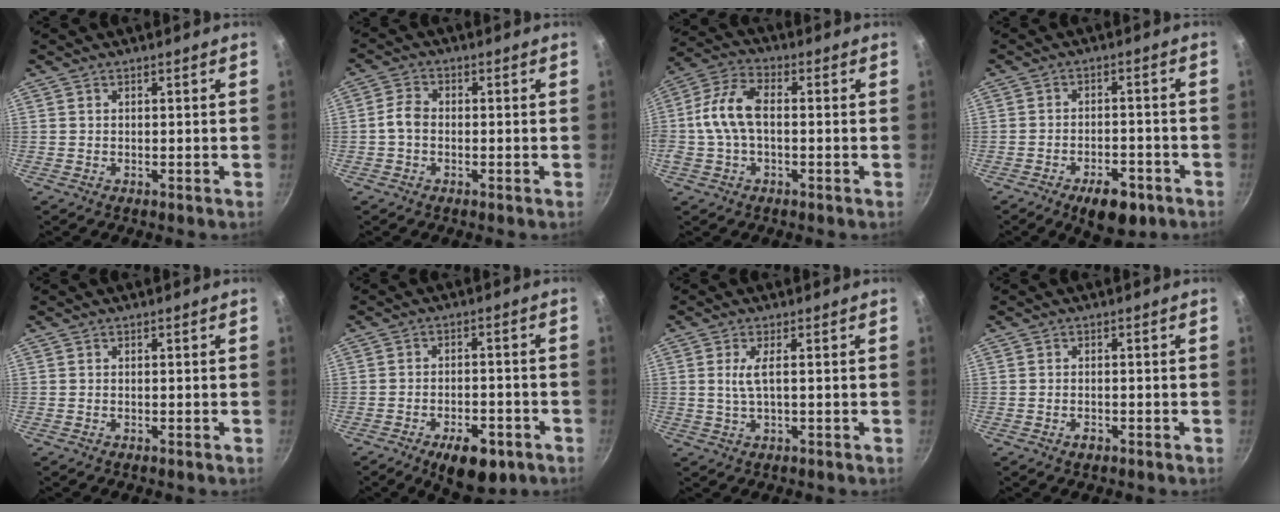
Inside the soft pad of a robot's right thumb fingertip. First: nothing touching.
{"total": 3.4, "force": [-0.8, 2.4, 2.2], "torque": [-0.048, 0.018, -0.023]}
{"total": 10.0, "force": [-0.5, 5.5, 8.4], "torque": [-0.170, 0.031, -0.023]}
{"total": 8.6, "force": [-4.9, 4.2, 5.7], "torque": [-0.061, 0.029, -0.065]}
{"total": 0.0}
{"total": 9.9, "force": [-5.3, 4.8, 6.8], "torque": [-0.076, 0.025, -0.067]}
{"total": 3.6, "force": [0.3, 0.8, 3.5], "torque": [-0.082, -0.001, 0.009]}
{"total": 1.6, "force": [-0.9, 0.9, 1.0], "torque": [-0.019, 0.006, -0.016]}